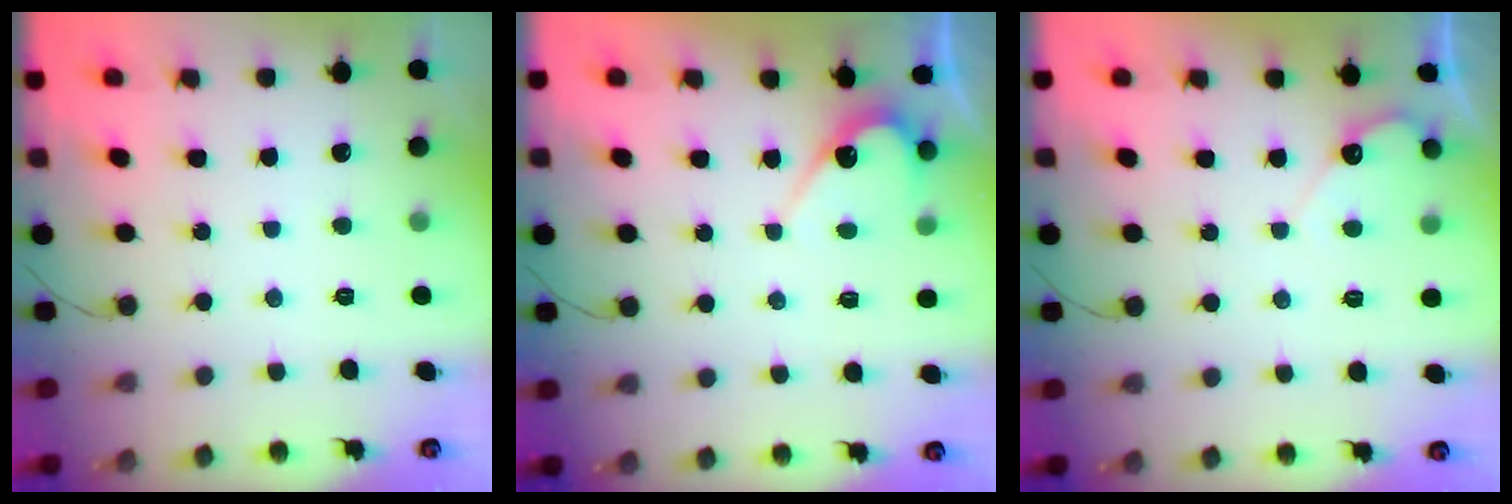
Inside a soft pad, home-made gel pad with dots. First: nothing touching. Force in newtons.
{"total": 6.7, "press": 6.7, "slide": 0.3}
{"total": 4.2, "press": 4.2, "slide": 0.2}